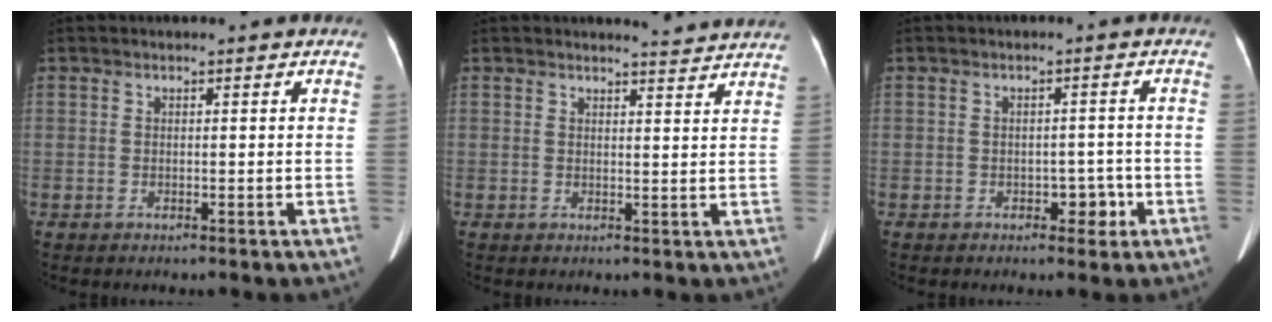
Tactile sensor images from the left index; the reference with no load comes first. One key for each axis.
{"total": 4.4, "fx": 4.3, "fy": -0.3, "fz": 0.5, "tx": -0.014, "ty": -0.008, "tz": 0.039}
{"total": 3.0, "fx": -1.4, "fy": 1.9, "fz": 1.9, "tx": -0.017, "ty": 0.009, "tz": -0.014}